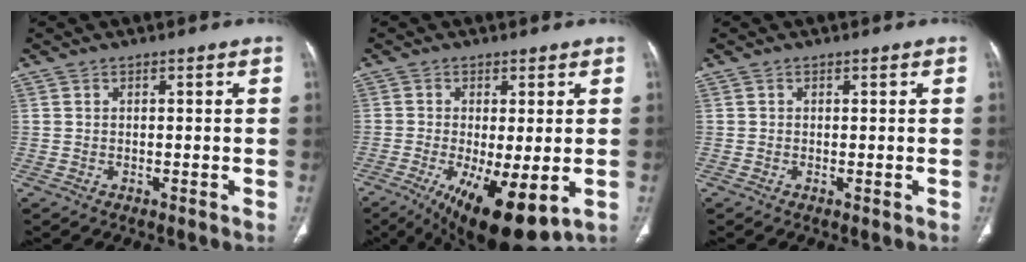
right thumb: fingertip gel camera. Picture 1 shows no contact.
{"total": 14.5, "force": [-4.7, 5.0, 12.7], "torque": [-0.201, -0.024, -0.059]}
{"total": 0.0}